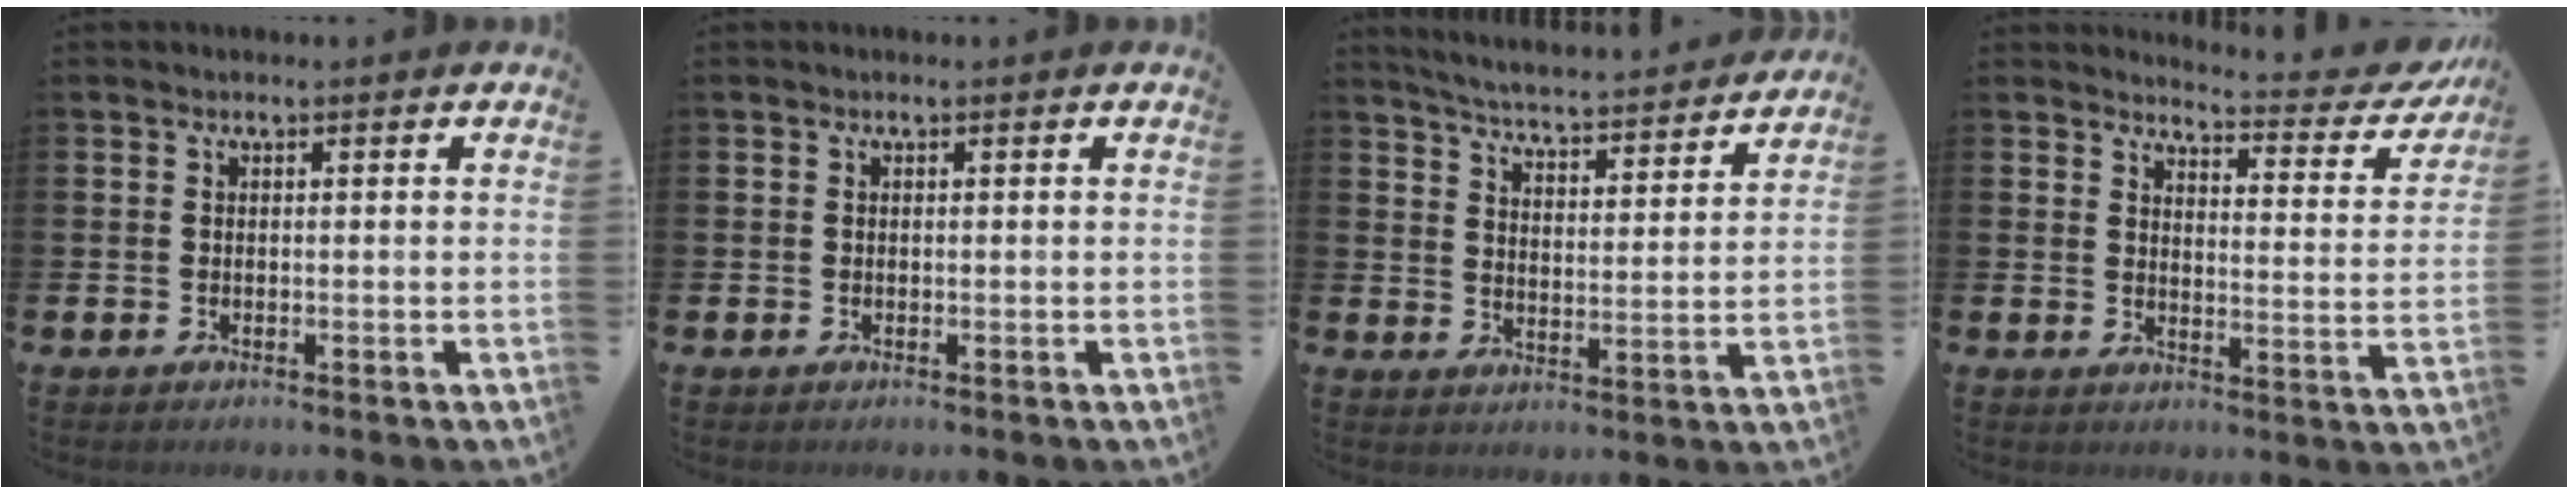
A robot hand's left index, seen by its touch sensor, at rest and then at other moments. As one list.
[{"total": 0.0}, {"total": 5.2, "force": [5.2, 0.1, 0.9], "torque": [-0.042, -0.044, 0.087]}, {"total": 4.1, "force": [4.0, 0.5, 0.9], "torque": [-0.023, -0.038, 0.061]}]